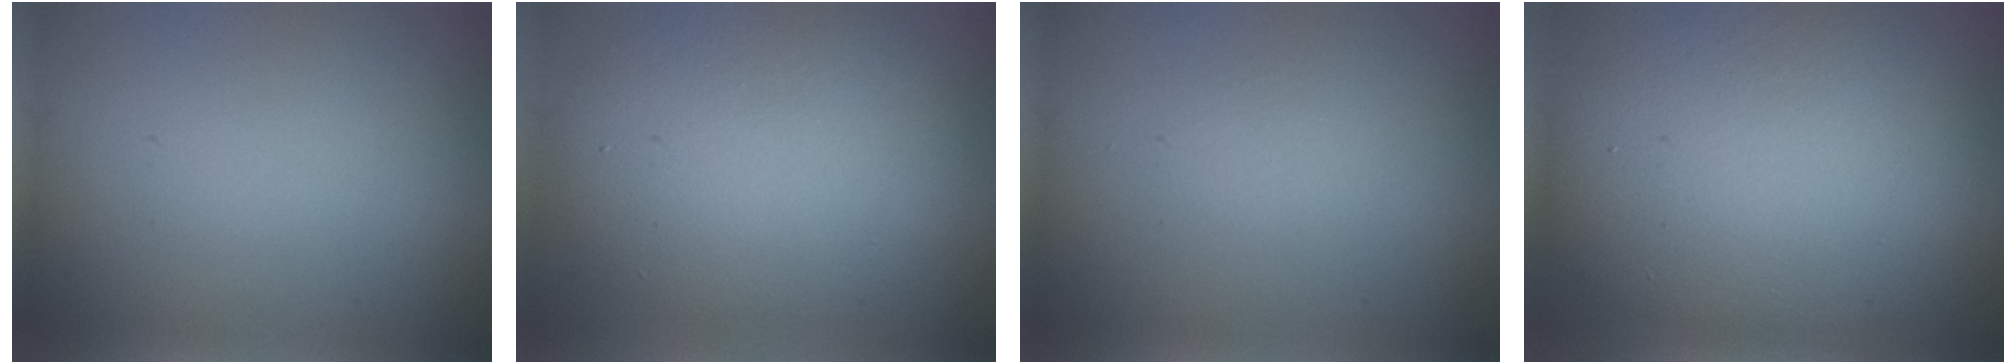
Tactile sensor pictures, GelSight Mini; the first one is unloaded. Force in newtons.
{"total": 8.2, "press": 8.2, "slide": 0.8}
{"total": 0.0}
{"total": 12.5, "press": 12.4, "slide": 1.2}